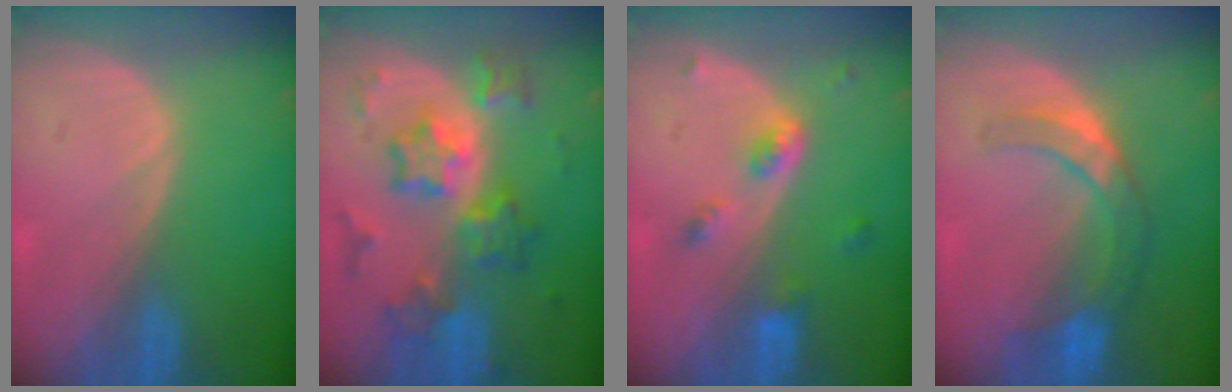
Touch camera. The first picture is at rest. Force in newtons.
{"total": 9.4, "press": 9.4, "slide": 0.8}
{"total": 4.4, "press": 4.0, "slide": 1.9}
{"total": 7.2, "press": 6.4, "slide": 3.3}